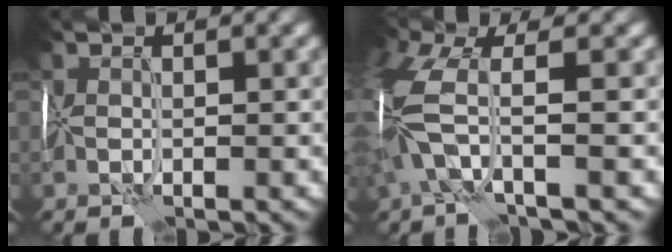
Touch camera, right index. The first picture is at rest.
{"total": 6.0, "force": [-0.8, 2.2, 5.5], "torque": [-0.156, 0.010, -0.035]}